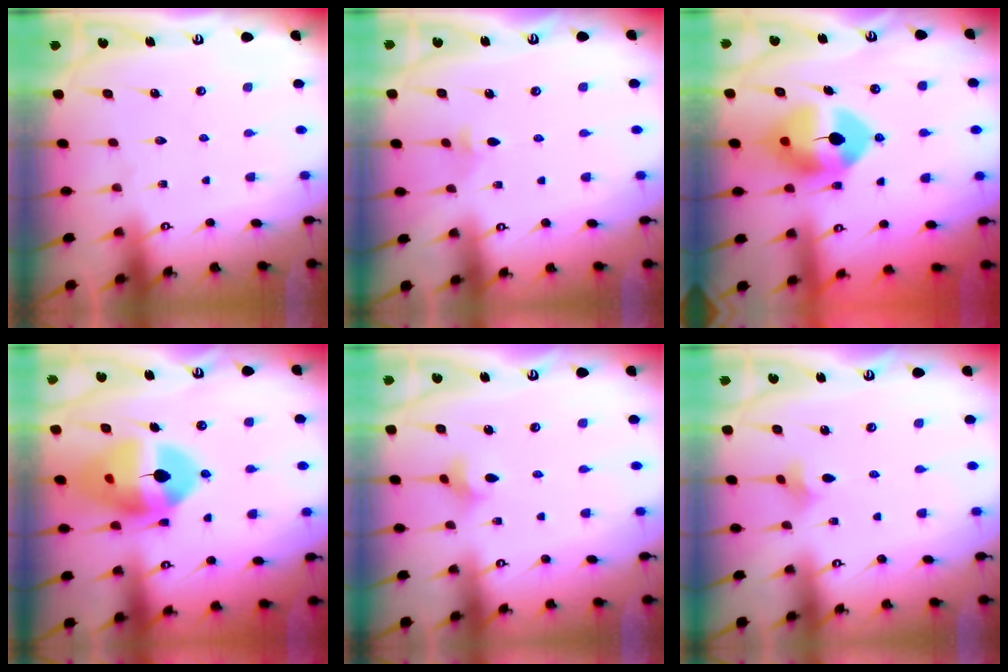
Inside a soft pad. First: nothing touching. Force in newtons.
{"total": 2.9, "press": 2.8, "slide": 0.8}
{"total": 12.0, "press": 11.8, "slide": 2.0}
{"total": 17.2, "press": 17.1, "slide": 2.2}
{"total": 3.8, "press": 3.7, "slide": 0.8}
{"total": 2.5, "press": 2.5, "slide": 0.5}